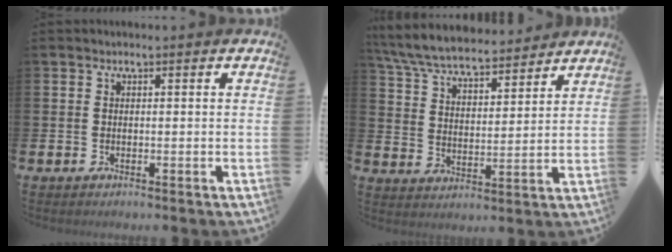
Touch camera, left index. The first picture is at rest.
{"total": 7.6, "force": [7.2, 1.3, 2.1], "torque": [-0.073, -0.041, 0.128]}